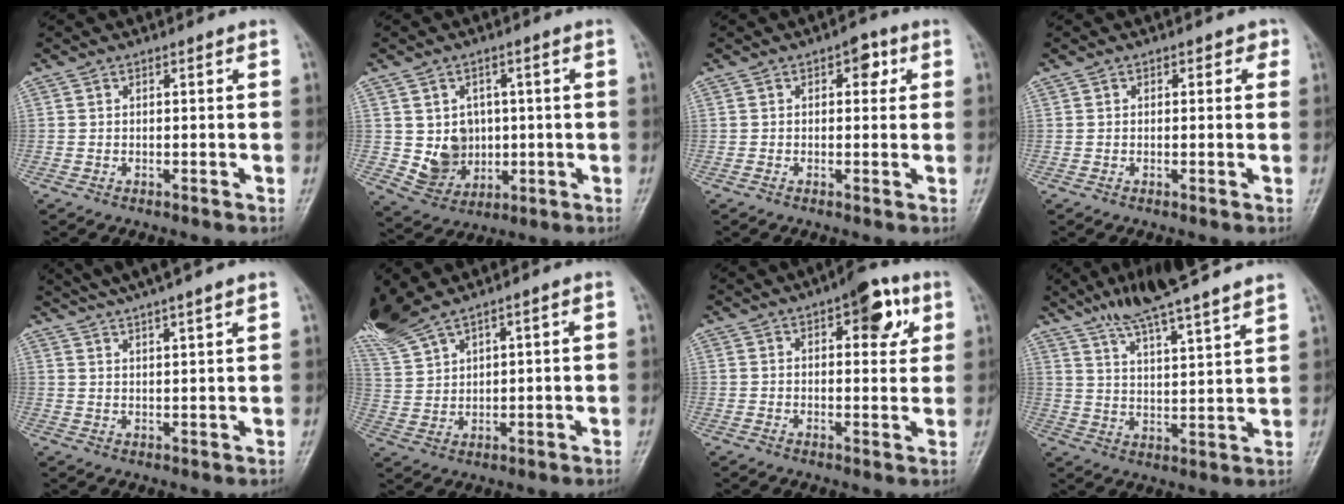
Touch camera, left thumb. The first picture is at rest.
{"total": 7.9, "force": [0.3, 7.0, 3.7], "torque": [-0.022, -0.003, 0.022]}
{"total": 3.5, "force": [1.1, 2.1, 2.6], "torque": [-0.013, 0.006, 0.007]}
{"total": 1.7, "force": [0.6, 1.2, 0.9], "torque": [0.009, 0.001, 0.002]}
{"total": 10.2, "force": [8.3, 0.2, 5.8], "torque": [-0.091, 0.005, 0.126]}
{"total": 10.6, "force": [8.8, 2.7, 5.2], "torque": [-0.125, -0.019, 0.197]}
{"total": 8.8, "force": [3.8, 3.9, 6.9], "torque": [-0.059, -0.007, 0.042]}
{"total": 15.2, "force": [12.2, 1.4, 9.0], "torque": [-0.133, -0.046, 0.202]}